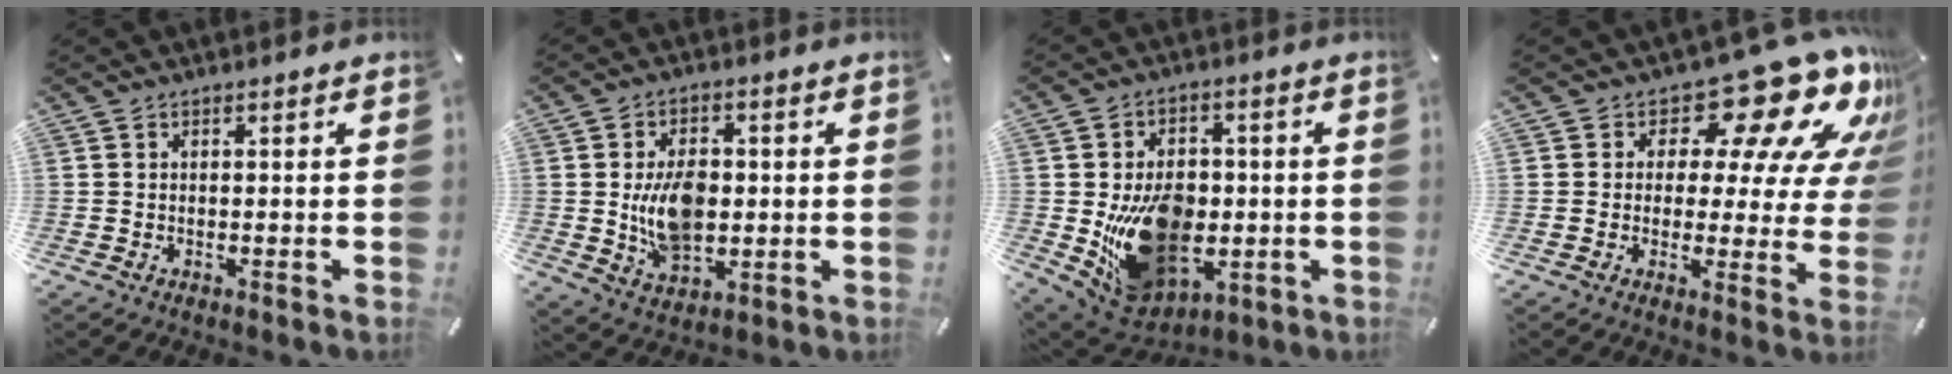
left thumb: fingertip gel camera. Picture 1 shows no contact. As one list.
[{"total": 11.3, "force": [0.1, 7.7, 8.2], "torque": [-0.140, -0.002, 0.002]}, {"total": 19.7, "force": [-2.4, 14.9, 12.6], "torque": [-0.217, -0.009, -0.024]}, {"total": 16.4, "force": [11.1, 6.7, 10.1], "torque": [-0.139, -0.092, 0.181]}]